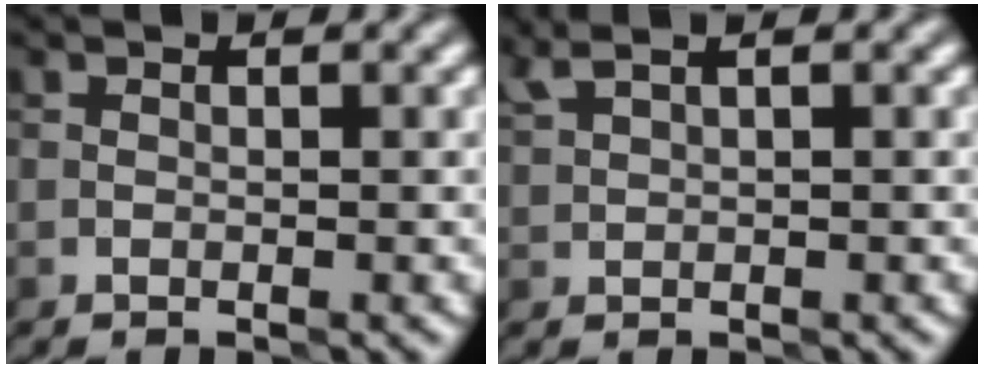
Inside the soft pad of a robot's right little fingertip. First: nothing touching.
{"total": 1.8, "force": [1.4, 0.5, 1.0], "torque": [-0.016, 0.007, 0.030]}